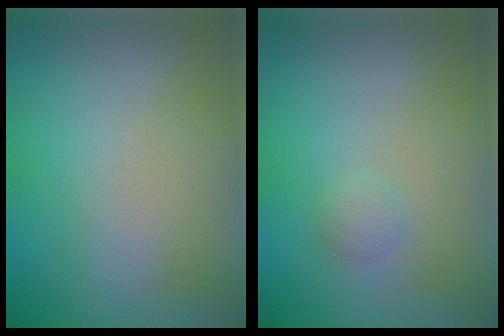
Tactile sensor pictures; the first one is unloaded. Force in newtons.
{"total": 0.9, "press": 0.9, "slide": 0.0}